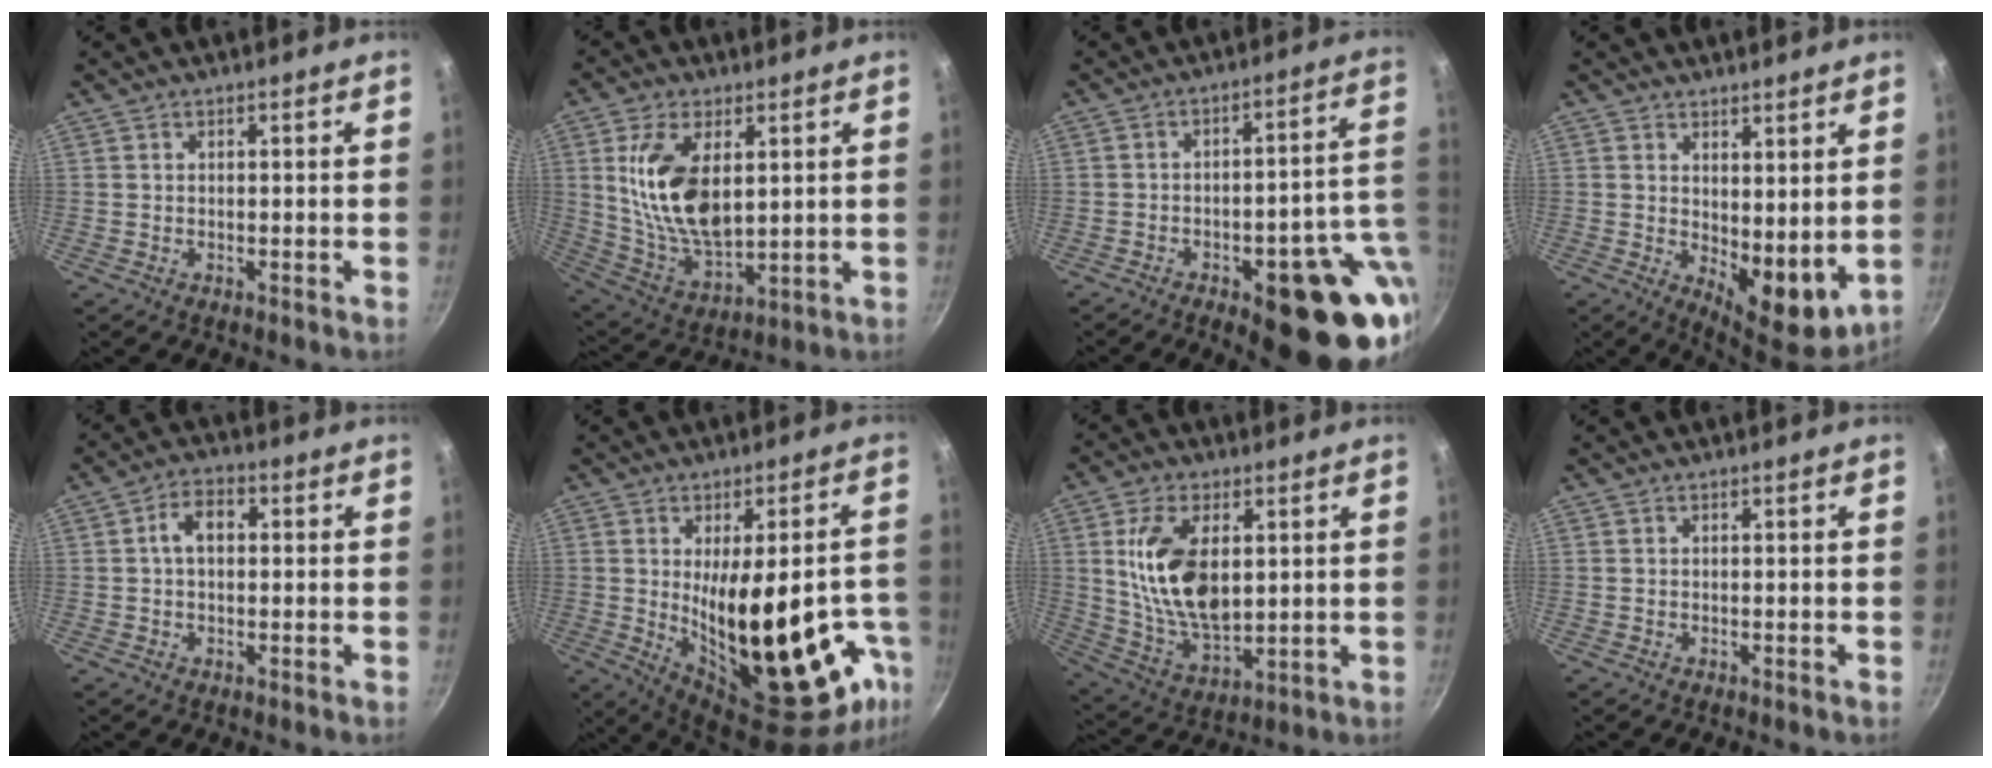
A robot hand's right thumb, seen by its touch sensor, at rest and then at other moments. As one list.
[{"total": 15.9, "force": [3.8, 8.4, 12.9], "torque": [-0.233, -0.025, 0.084]}, {"total": 19.8, "force": [-4.9, 7.1, 17.8], "torque": [-0.177, 0.018, -0.059]}, {"total": 9.0, "force": [2.1, 4.3, 7.6], "torque": [-0.092, -0.039, 0.037]}, {"total": 5.4, "force": [0.6, 3.6, 4.0], "torque": [-0.054, 0.015, 0.004]}, {"total": 27.2, "force": [-5.1, 11.1, 24.3], "torque": [-0.310, -0.019, -0.042]}, {"total": 16.0, "force": [3.2, 8.9, 12.9], "torque": [-0.225, -0.019, 0.070]}, {"total": 0.0}]